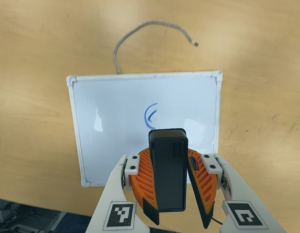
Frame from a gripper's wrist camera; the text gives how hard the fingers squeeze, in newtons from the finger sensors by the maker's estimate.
{"total": 9.9, "left": 10.1, "right": 9.6}